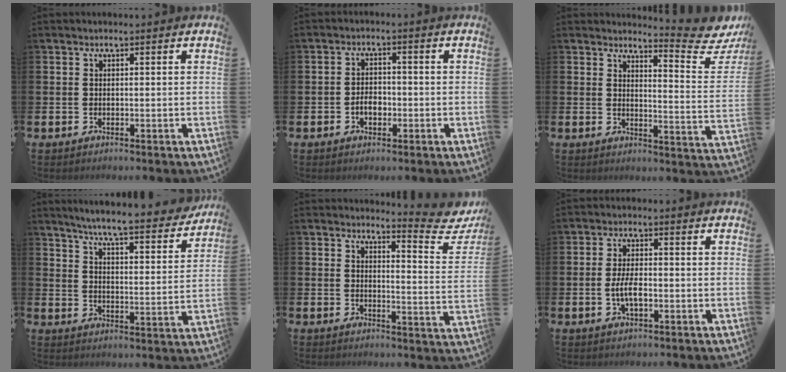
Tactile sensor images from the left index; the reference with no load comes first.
{"total": 2.7, "force": [-0.9, 1.8, 1.8], "torque": [-0.026, 0.000, -0.021]}
{"total": 5.4, "force": [4.9, 0.4, 2.3], "torque": [-0.018, -0.062, 0.070]}
{"total": 6.6, "force": [6.2, -0.1, 2.3], "torque": [-0.064, -0.050, 0.101]}
{"total": 4.5, "force": [4.2, 0.6, 1.6], "torque": [-0.010, -0.051, 0.060]}
{"total": 4.0, "force": [-0.8, 1.6, 3.5], "torque": [-0.060, -0.003, -0.018]}